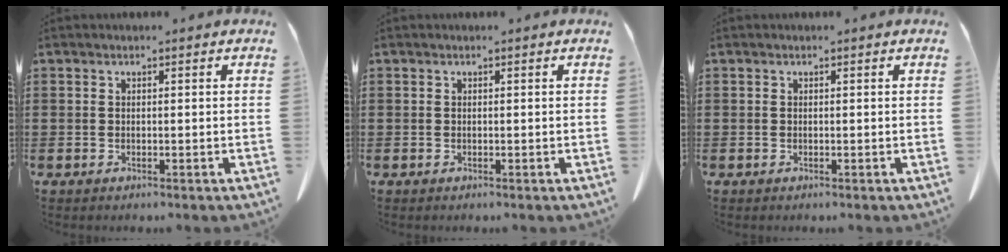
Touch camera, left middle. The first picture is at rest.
{"total": 0.0}
{"total": 0.0}